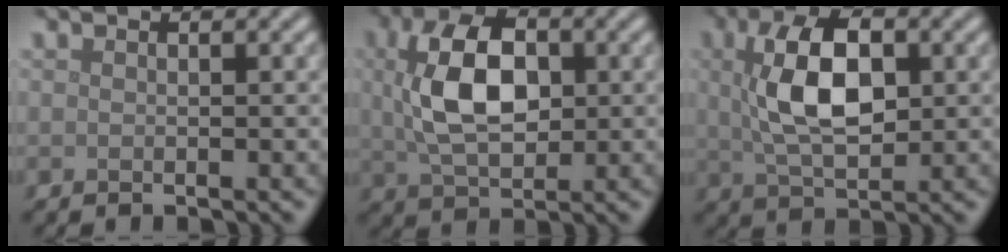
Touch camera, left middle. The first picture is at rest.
{"total": 7.7, "force": [1.0, 4.6, 6.1], "torque": [-0.122, 0.012, 0.016]}
{"total": 7.3, "force": [1.2, 3.7, 6.1], "torque": [-0.120, 0.010, 0.021]}